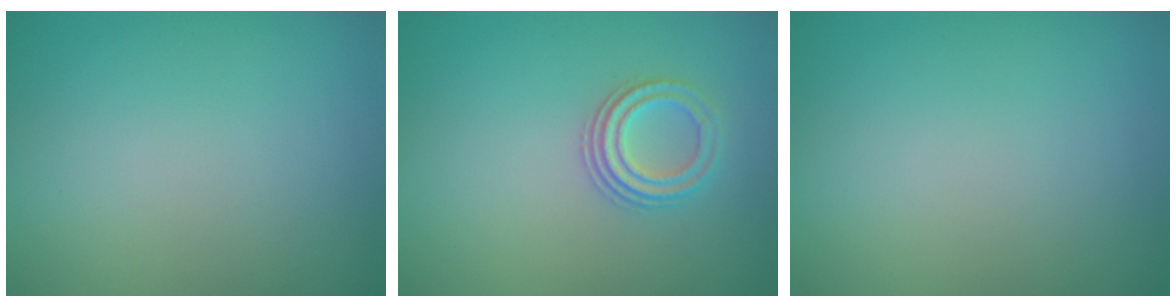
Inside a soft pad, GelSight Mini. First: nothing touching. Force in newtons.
{"total": 2.6, "press": 2.3, "slide": 1.2}
{"total": 0.0}